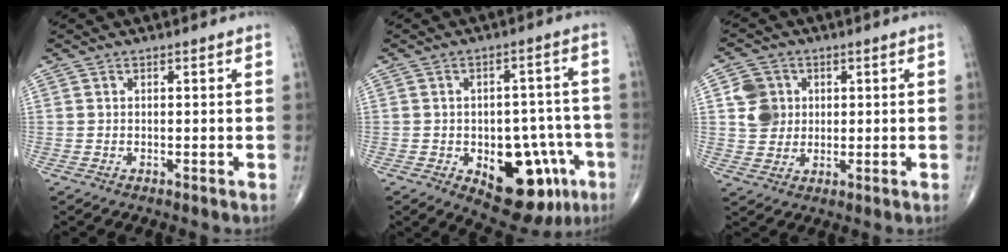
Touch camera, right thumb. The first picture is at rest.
{"total": 16.3, "force": [-6.1, 9.0, 12.2], "torque": [-0.118, 0.034, -0.067]}
{"total": 6.3, "force": [1.3, 5.8, 2.2], "torque": [-0.016, -0.002, 0.023]}